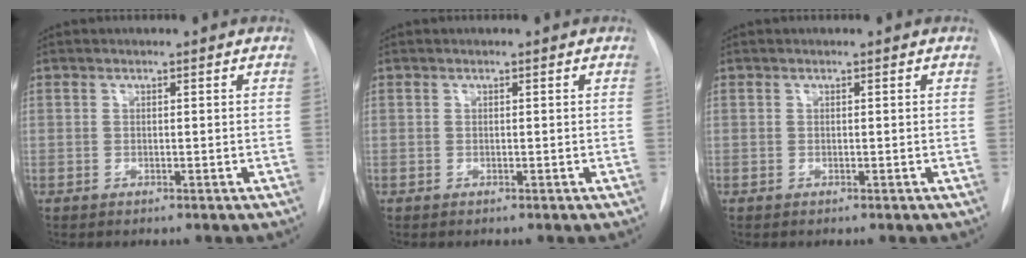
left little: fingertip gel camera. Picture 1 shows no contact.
{"total": 0.0}
{"total": 0.0}